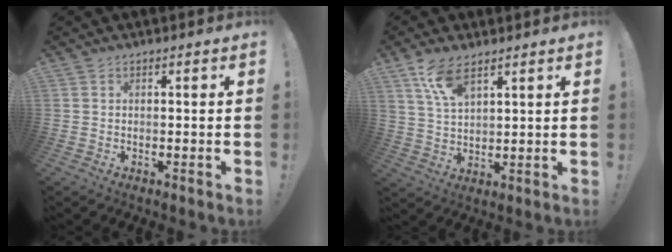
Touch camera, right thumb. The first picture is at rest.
{"total": 8.9, "force": [6.0, 3.3, 5.6], "torque": [-0.100, -0.028, 0.110]}